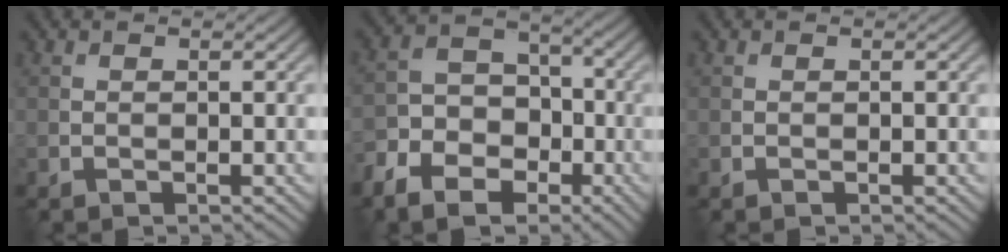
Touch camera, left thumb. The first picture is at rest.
{"total": 9.0, "force": [-5.4, 6.0, 4.1], "torque": [-0.090, -0.014, -0.114]}
{"total": 0.0}